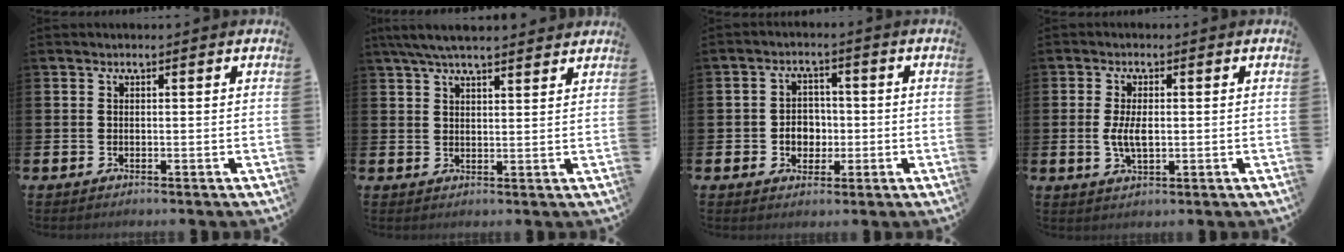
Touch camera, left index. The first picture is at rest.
{"total": 5.6, "force": [5.1, 0.9, 2.2], "torque": [-0.050, -0.014, 0.093]}
{"total": 3.7, "force": [-0.6, 3.2, 1.7], "torque": [-0.025, 0.002, -0.020]}
{"total": 4.0, "force": [0.0, 1.9, 3.5], "torque": [-0.067, 0.000, -0.005]}